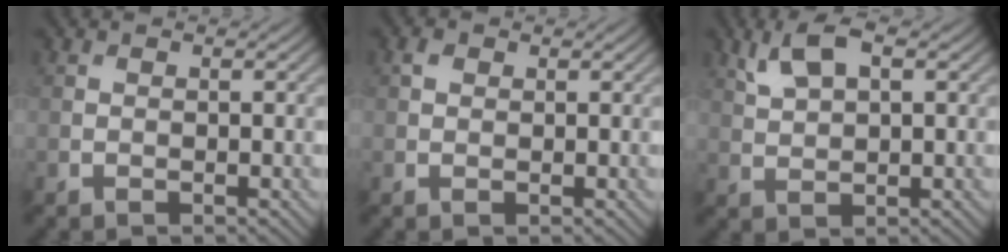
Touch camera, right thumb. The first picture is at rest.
{"total": 1.0, "force": [0.5, 0.8, 0.5], "torque": [-0.011, 0.002, 0.006]}
{"total": 5.2, "force": [2.6, 2.1, 4.0], "torque": [-0.096, 0.009, 0.054]}